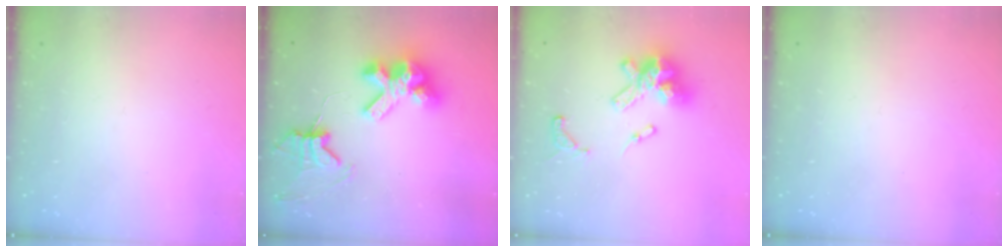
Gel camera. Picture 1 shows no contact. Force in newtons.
{"total": 11.7, "press": 11.6, "slide": 1.3}
{"total": 15.9, "press": 15.9, "slide": 1.7}
{"total": 0.0}